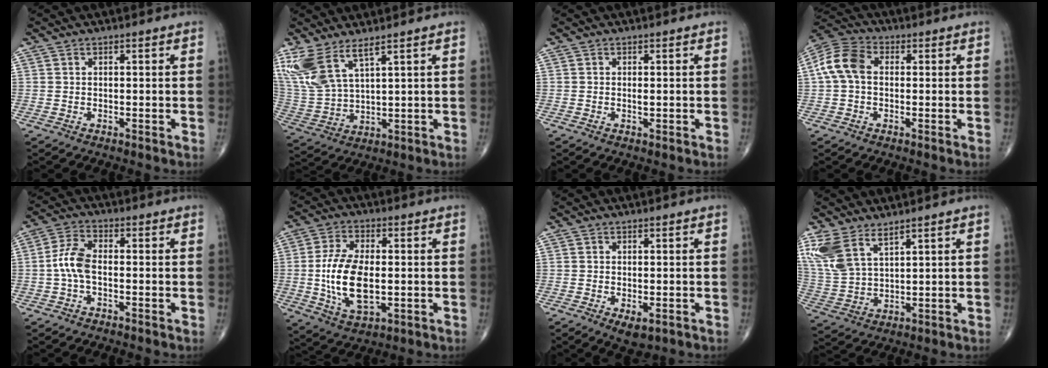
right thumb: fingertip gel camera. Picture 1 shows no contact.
{"total": 11.0, "force": [7.1, 3.6, 7.7], "torque": [-0.181, -0.029, 0.163]}
{"total": 1.5, "force": [0.0, 0.6, 1.4], "torque": [-0.025, -0.003, -0.001]}
{"total": 8.7, "force": [0.6, 6.1, 6.2], "torque": [-0.127, 0.028, 0.003]}
{"total": 6.0, "force": [-0.9, 3.1, 5.1], "torque": [-0.112, 0.019, -0.024]}
{"total": 13.4, "force": [-1.1, 6.8, 11.5], "torque": [-0.223, -0.004, -0.014]}
{"total": 3.6, "force": [-1.3, 1.8, 2.9], "torque": [-0.045, -0.007, -0.014]}
{"total": 9.7, "force": [6.4, 4.2, 6.0], "torque": [-0.135, -0.020, 0.146]}